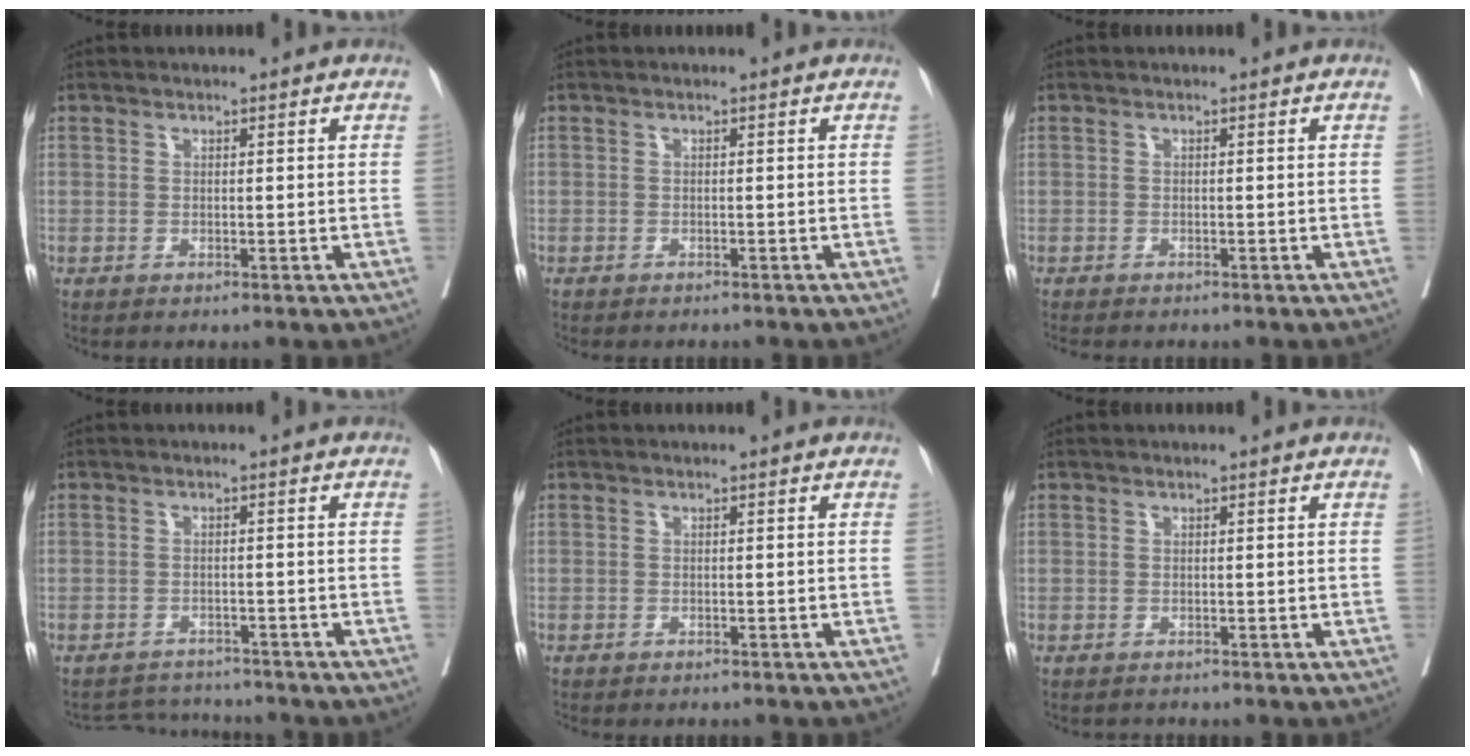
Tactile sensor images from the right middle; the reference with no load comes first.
{"total": 3.4, "force": [-3.1, 0.8, 1.3], "torque": [-0.017, -0.004, -0.038]}
{"total": 4.0, "force": [-3.5, 0.9, 1.8], "torque": [-0.023, -0.008, -0.045]}
{"total": 4.6, "force": [-4.5, 0.6, -0.6], "torque": [0.008, 0.006, -0.068]}
{"total": 1.8, "force": [-1.6, 0.5, 0.6], "torque": [-0.013, -0.003, -0.021]}
{"total": 0.6, "force": [-0.5, 0.3, -0.1], "torque": [-0.005, 0.001, -0.008]}